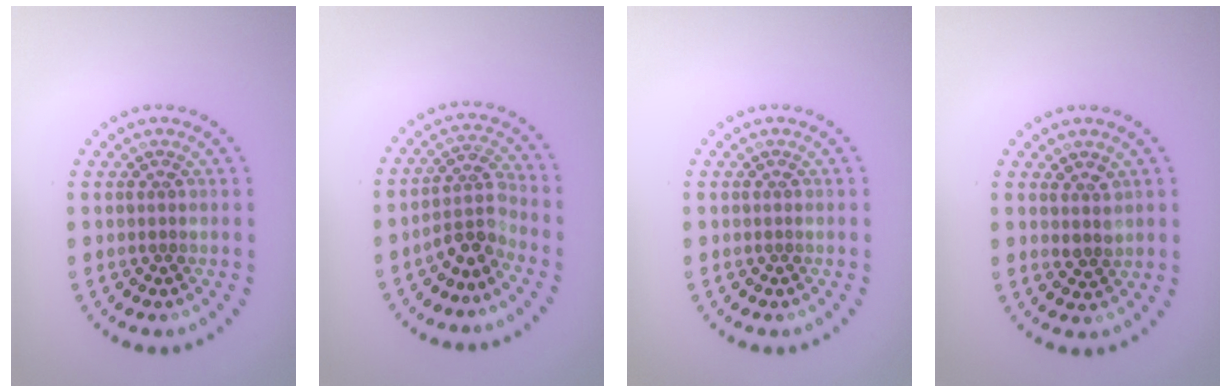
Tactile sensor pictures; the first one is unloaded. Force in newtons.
{"total": 3.2, "press": 2.3, "slide": 2.3}
{"total": 0.0}
{"total": 1.7, "press": 1.5, "slide": 0.9}